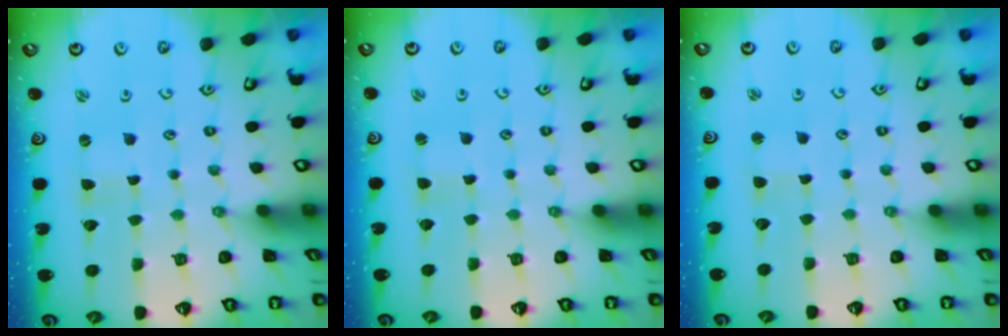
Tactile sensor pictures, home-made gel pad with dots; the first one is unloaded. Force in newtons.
{"total": 1.8, "press": 1.7, "slide": 0.4}
{"total": 1.4, "press": 1.4, "slide": 0.3}